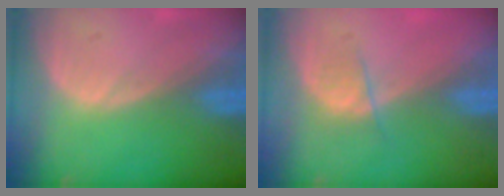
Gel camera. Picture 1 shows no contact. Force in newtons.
{"total": 2.5, "press": 2.3, "slide": 0.9}